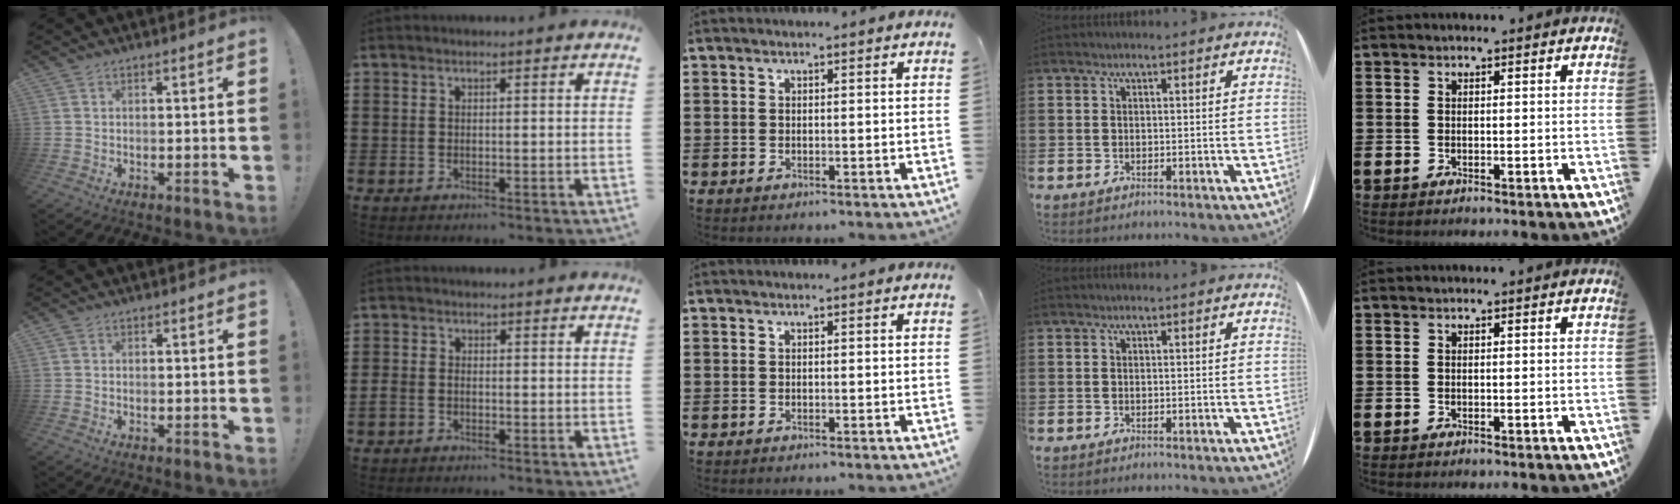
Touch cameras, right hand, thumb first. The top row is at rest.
{"index": {"total": 1.5, "force": [-1.1, 0.8, 0.6], "torque": [-0.016, 0.002, -0.022]}}